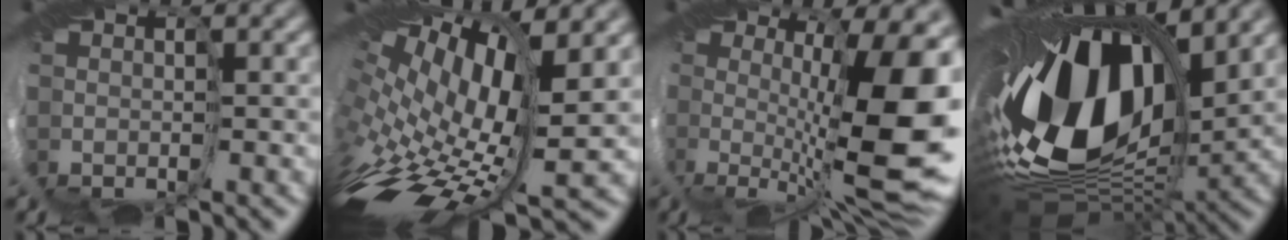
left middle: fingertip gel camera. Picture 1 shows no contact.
{"total": 13.0, "force": [2.1, 6.7, 10.9], "torque": [-0.223, -0.020, 0.079]}
{"total": 10.2, "force": [0.3, 1.2, 10.1], "torque": [-0.134, -0.001, 0.011]}
{"total": 18.4, "force": [2.5, 9.9, 15.3], "torque": [-0.313, -0.020, 0.047]}